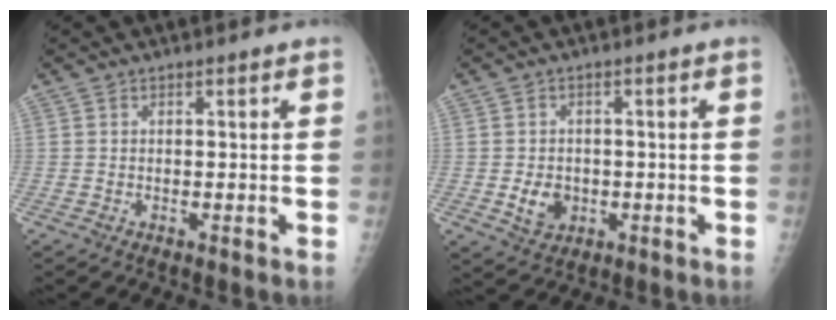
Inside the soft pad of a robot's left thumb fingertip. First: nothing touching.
{"total": 4.7, "force": [-0.9, 3.9, 2.6], "torque": [-0.029, 0.002, -0.007]}